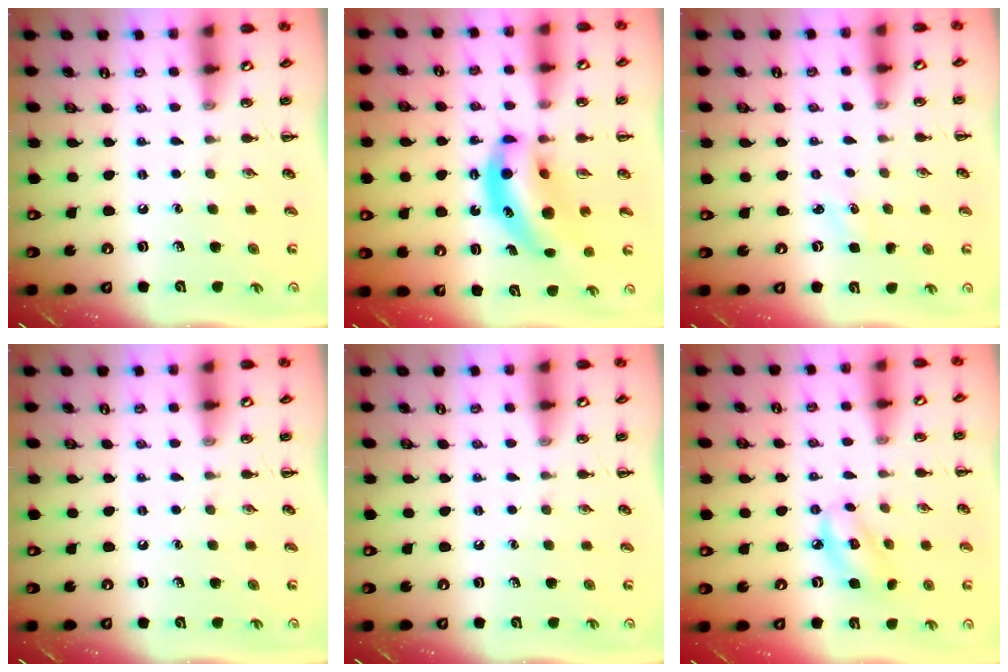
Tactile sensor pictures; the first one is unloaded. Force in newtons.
{"total": 12.2, "press": 11.8, "slide": 3.1}
{"total": 1.8, "press": 1.7, "slide": 0.5}
{"total": 0.0}
{"total": 0.0}
{"total": 6.3, "press": 6.1, "slide": 1.2}